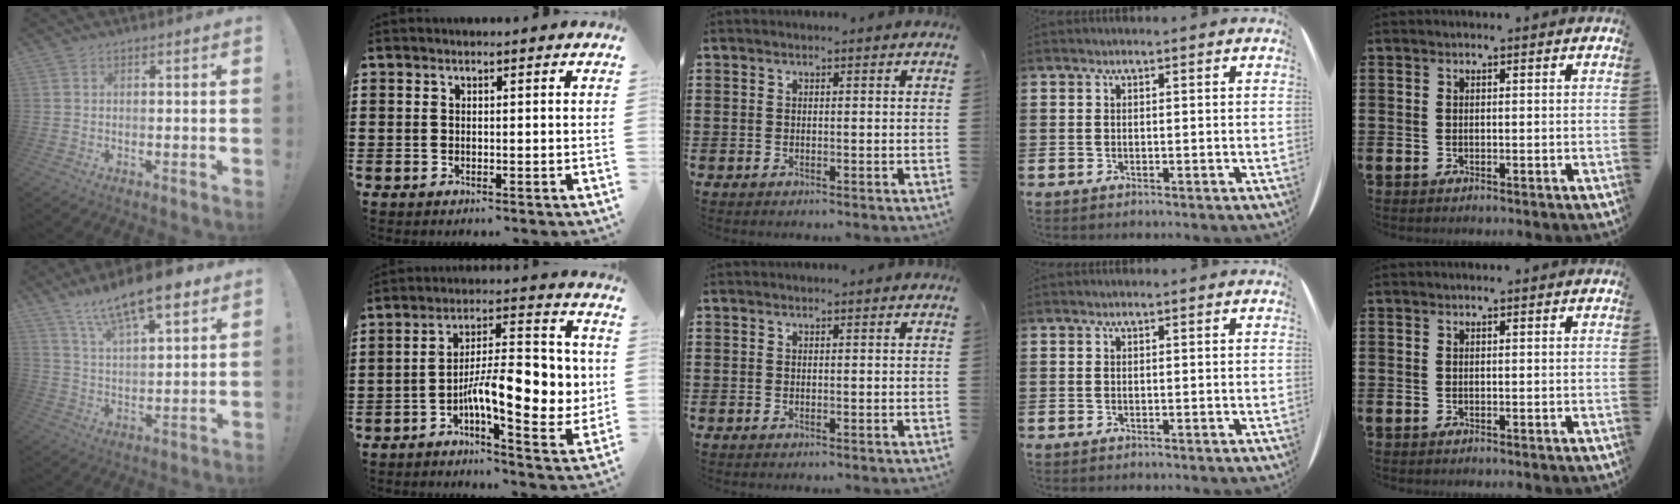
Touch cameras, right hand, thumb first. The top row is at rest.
{"thumb": {"total": 14.0, "force": [10.2, 4.0, 8.7], "torque": [-0.153, -0.061, 0.177]}, "index": {"total": 12.3, "force": [-2.1, 4.8, 11.2], "torque": [-0.171, -0.004, -0.035]}}